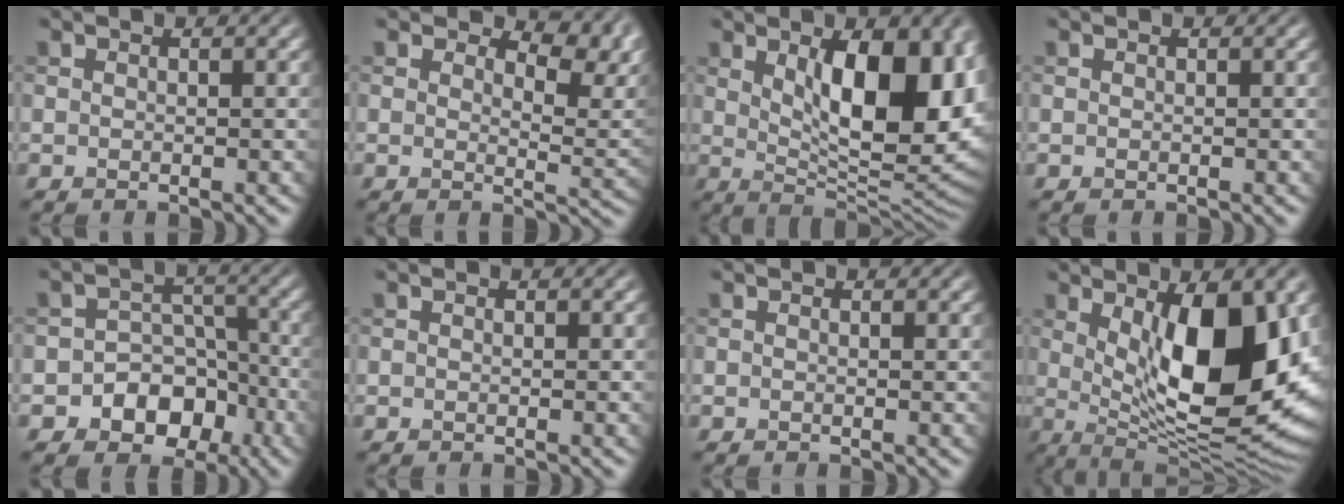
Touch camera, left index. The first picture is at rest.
{"total": 7.7, "force": [4.2, 3.6, 5.3], "torque": [-0.059, -0.002, 0.068]}
{"total": 12.5, "force": [2.6, 5.5, 10.9], "torque": [-0.137, -0.011, 0.046]}
{"total": 0.0}
{"total": 7.0, "force": [-3.7, 5.4, 2.4], "torque": [0.004, 0.005, -0.074]}
{"total": 0.0}
{"total": 0.0}
{"total": 13.7, "force": [2.0, 5.5, 12.4], "torque": [-0.168, -0.019, 0.038]}